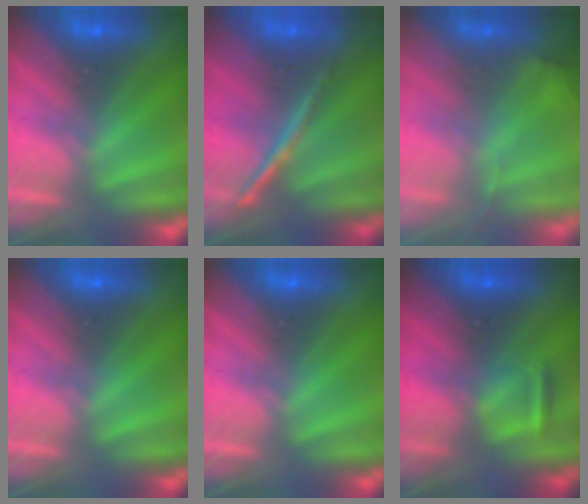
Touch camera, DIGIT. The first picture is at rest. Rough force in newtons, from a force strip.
{"total": 1.8}
{"total": 1.1}
{"total": 0.0}
{"total": 0.0}
{"total": 2.9}